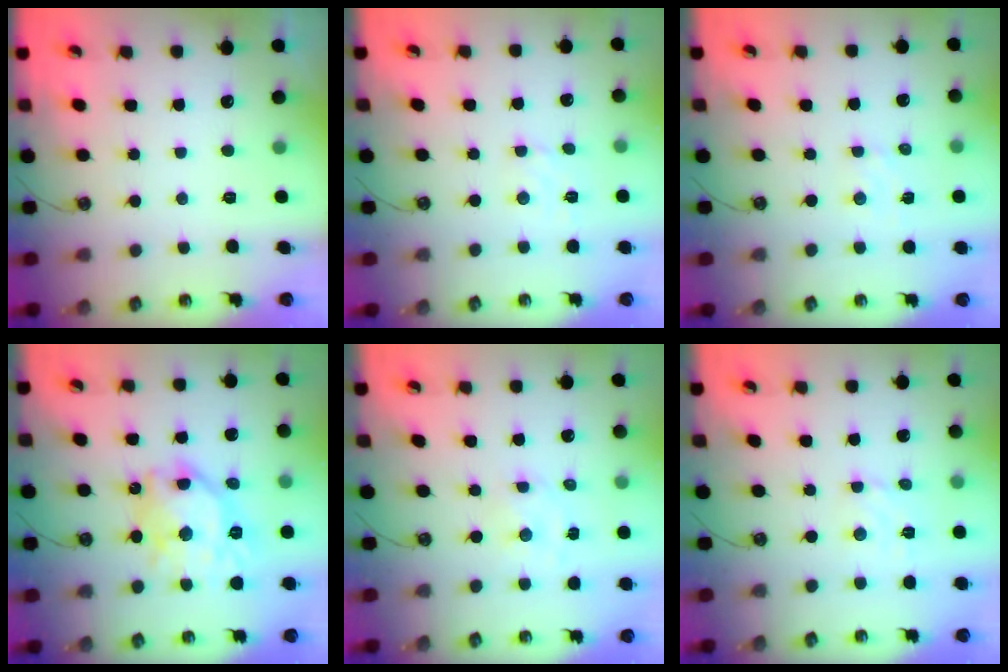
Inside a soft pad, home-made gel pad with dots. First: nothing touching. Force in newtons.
{"total": 1.9, "press": 1.8, "slide": 0.6}
{"total": 2.2, "press": 2.2, "slide": 0.4}
{"total": 15.7, "press": 15.6, "slide": 1.6}
{"total": 1.8, "press": 1.8, "slide": 0.0}
{"total": 2.8, "press": 2.7, "slide": 0.4}